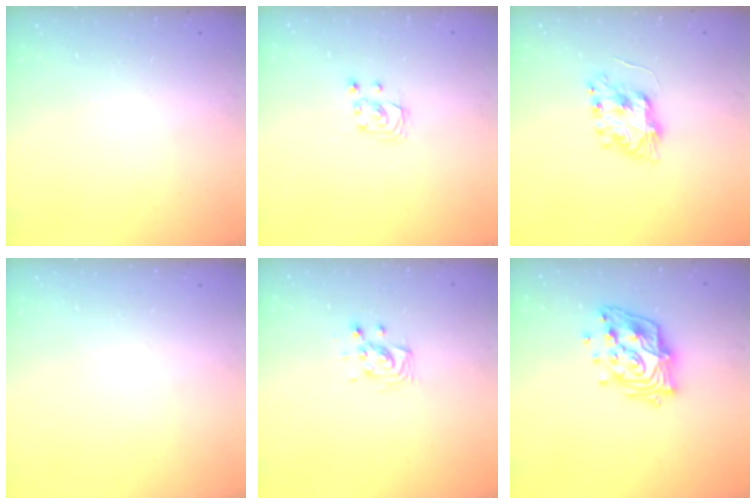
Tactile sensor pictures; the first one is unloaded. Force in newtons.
{"total": 2.6, "press": 2.6, "slide": 0.3}
{"total": 8.7, "press": 8.6, "slide": 0.6}
{"total": 0.0}
{"total": 6.3, "press": 6.3, "slide": 0.3}
{"total": 15.5, "press": 15.5, "slide": 1.2}